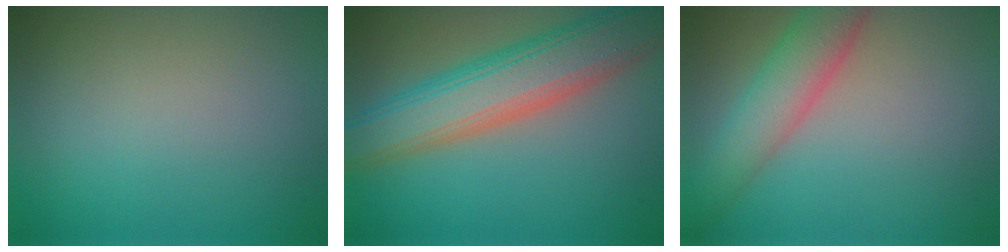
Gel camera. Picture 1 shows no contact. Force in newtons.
{"total": 8.3, "press": 8.3, "slide": 0.4}
{"total": 5.2, "press": 5.2, "slide": 0.3}